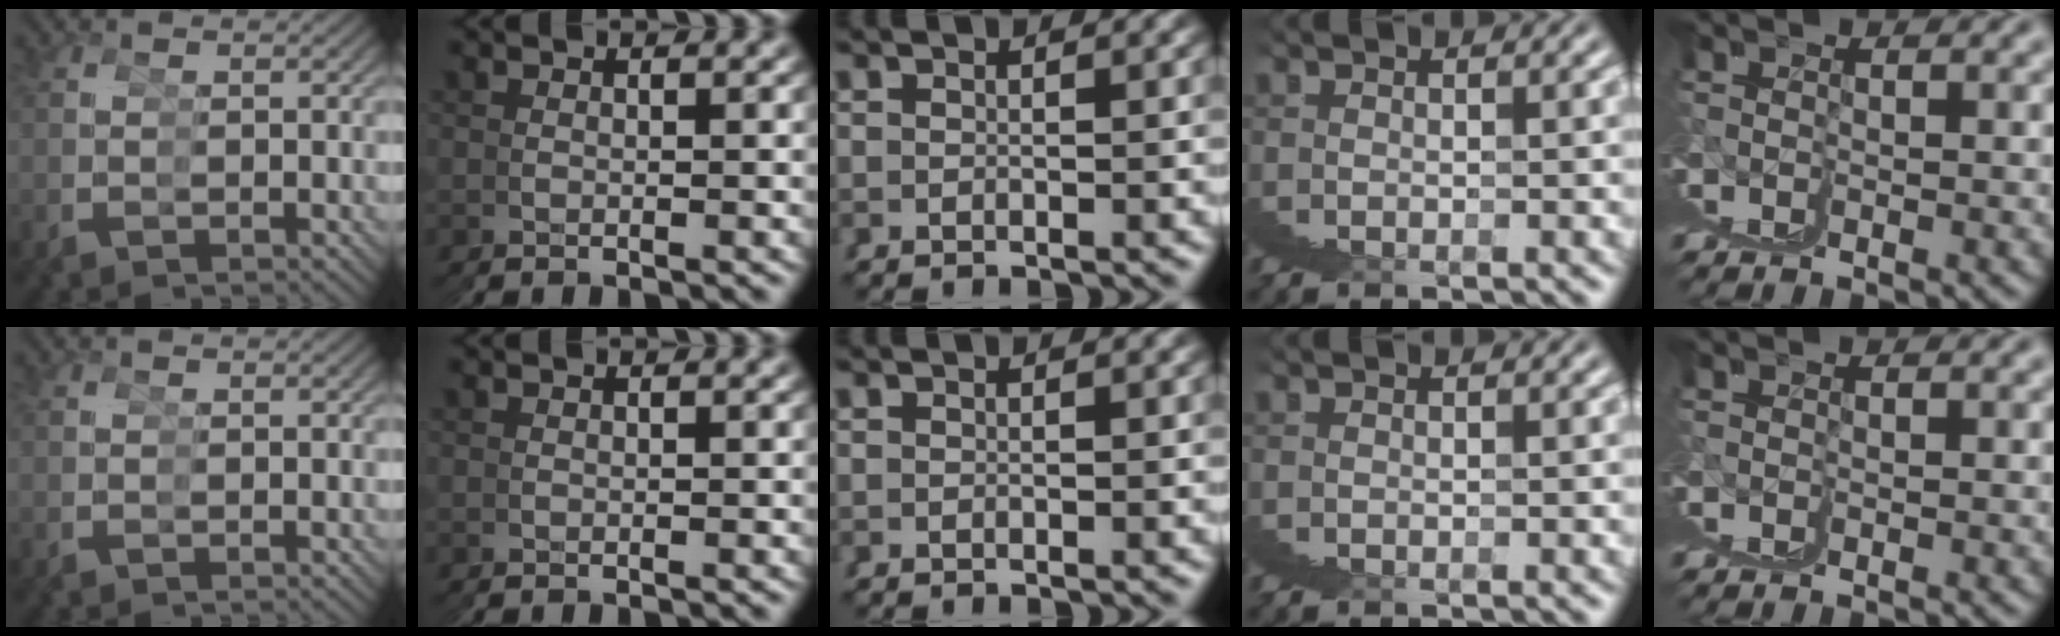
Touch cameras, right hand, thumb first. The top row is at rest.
{}